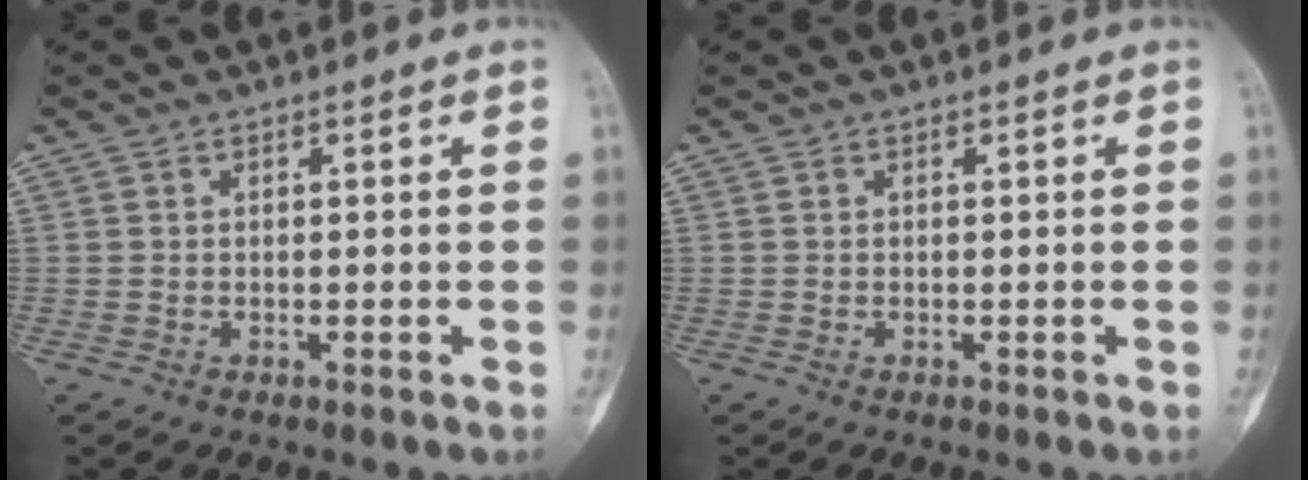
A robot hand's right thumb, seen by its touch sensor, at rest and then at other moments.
{"total": 0.0}